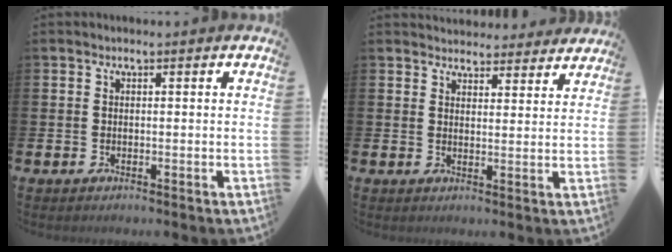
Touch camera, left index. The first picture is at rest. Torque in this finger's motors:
{"motor_torque": [1.06, -1.07, 0.18, 0.05]}